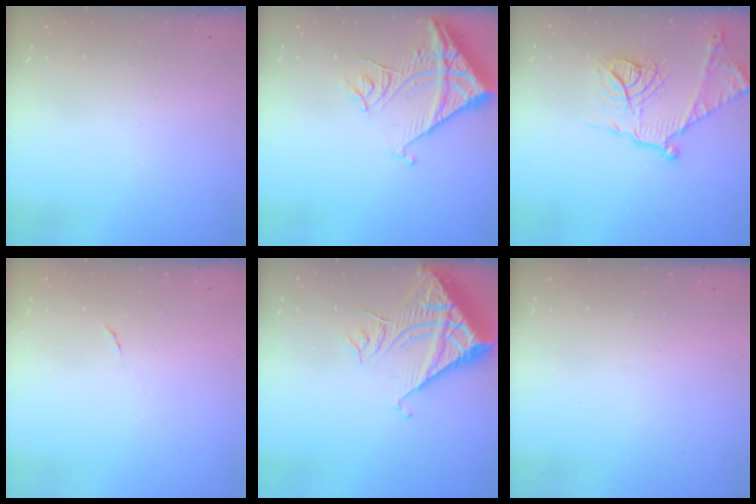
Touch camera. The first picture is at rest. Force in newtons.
{"total": 14.2, "press": 14.2, "slide": 1.2}
{"total": 19.7, "press": 19.6, "slide": 1.7}
{"total": 3.9, "press": 3.5, "slide": 1.6}
{"total": 11.6, "press": 11.5, "slide": 1.4}
{"total": 1.5, "press": 1.5, "slide": 0.1}